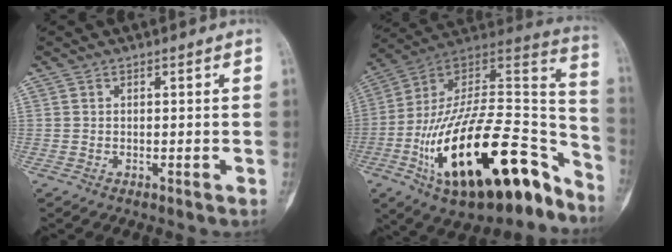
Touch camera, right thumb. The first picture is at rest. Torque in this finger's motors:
{"motor_torque": [0.59, 1.00, 2.15, -0.62, 0.36]}